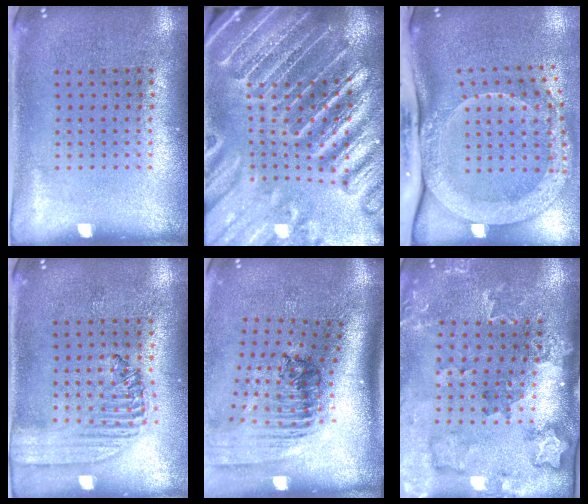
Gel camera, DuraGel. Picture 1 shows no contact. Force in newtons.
{"total": 4.4, "press": 4.1, "slide": 1.5}
{"total": 3.3, "press": 2.3, "slide": 2.3}
{"total": 1.6, "press": 1.4, "slide": 0.7}
{"total": 2.4, "press": 1.7, "slide": 1.7}
{"total": 2.0, "press": 1.9, "slide": 0.4}